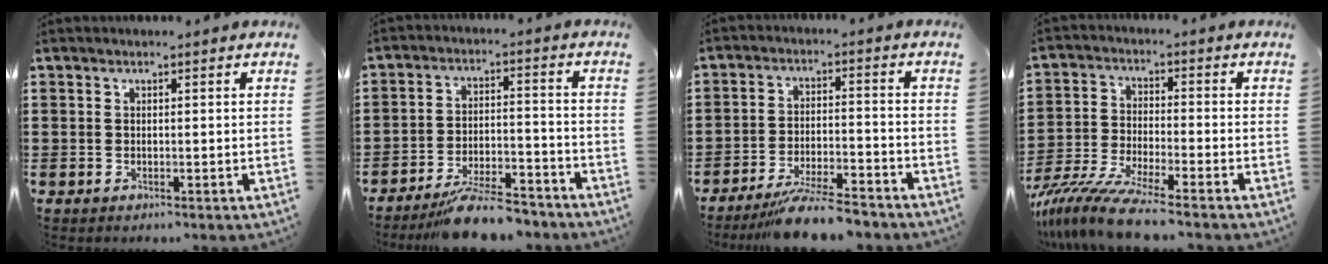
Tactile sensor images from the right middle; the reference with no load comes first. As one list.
[{"total": 8.0, "force": [-7.2, 1.1, 3.4], "torque": [-0.053, 0.018, -0.132]}, {"total": 7.6, "force": [-6.7, 0.2, 3.5], "torque": [-0.064, 0.000, -0.127]}, {"total": 8.1, "force": [-6.9, 0.1, 4.2], "torque": [-0.096, -0.011, -0.137]}]